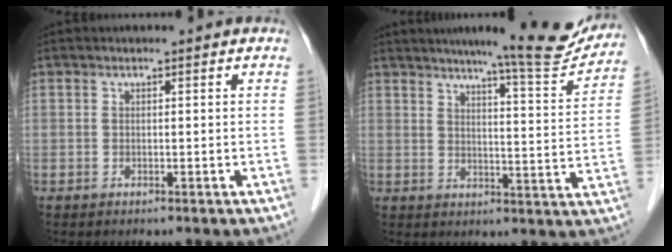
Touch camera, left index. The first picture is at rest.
{"total": 13.9, "force": [12.7, 0.4, 5.8], "torque": [-0.072, -0.023, 0.154]}